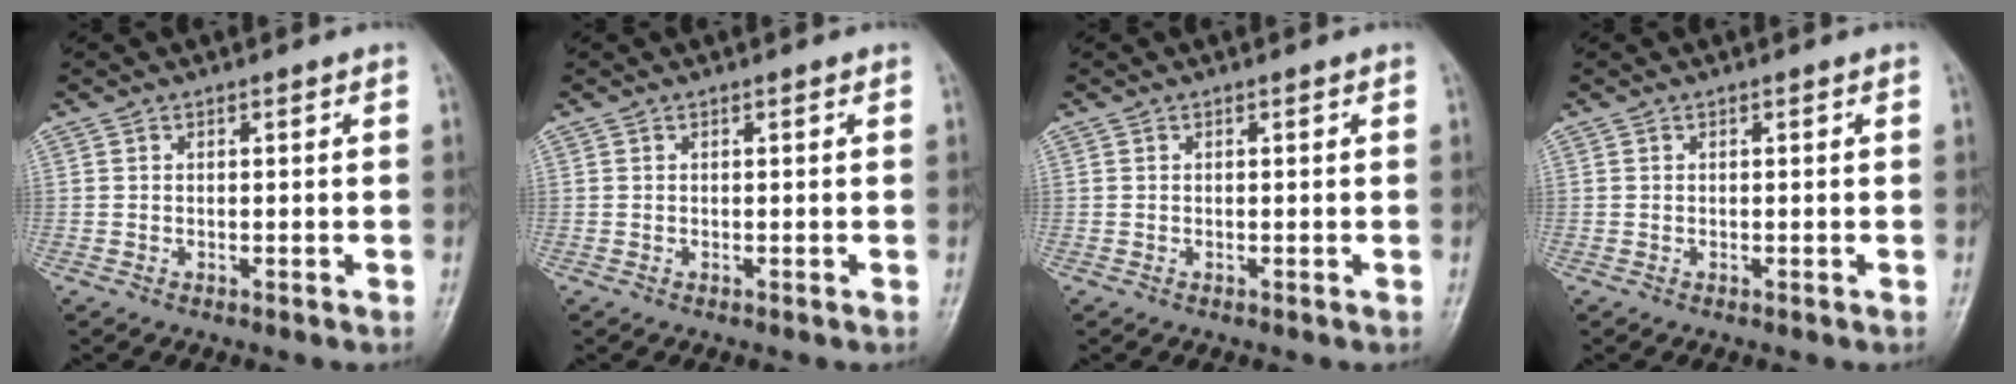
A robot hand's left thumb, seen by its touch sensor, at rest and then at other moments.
{"total": 0.0}
{"total": 0.0}
{"total": 0.0}